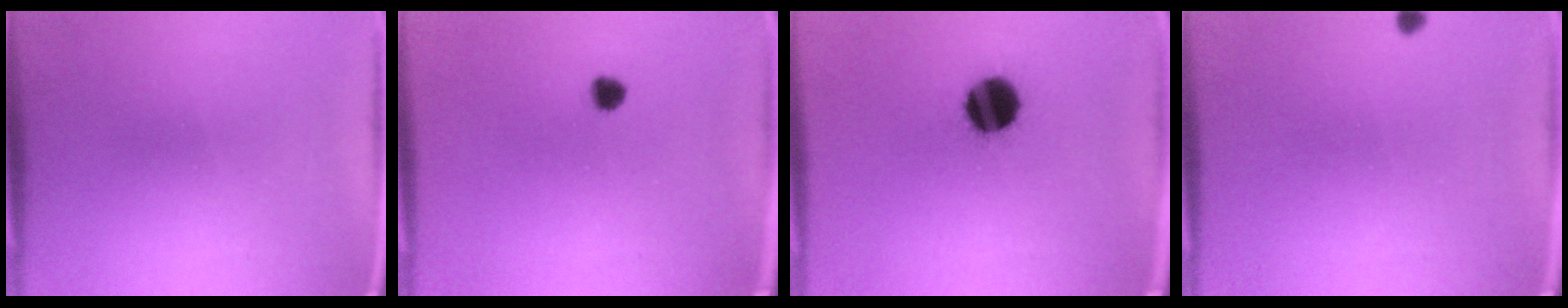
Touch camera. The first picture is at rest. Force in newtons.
{"total": 1.9}
{"total": 10.9}
{"total": 0.7}